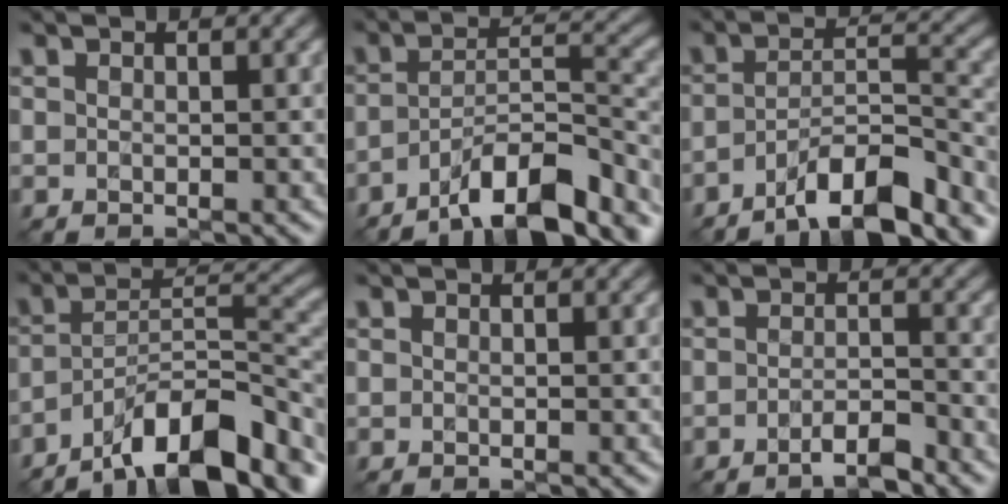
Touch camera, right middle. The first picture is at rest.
{"total": 9.7, "force": [-6.8, 2.6, 6.4], "torque": [-0.094, 0.006, -0.120]}
{"total": 8.5, "force": [-6.0, 2.2, 5.6], "torque": [-0.081, 0.005, -0.102]}
{"total": 12.3, "force": [-8.6, 3.9, 7.9], "torque": [-0.111, 0.016, -0.157]}
{"total": 0.0}
{"total": 2.6, "force": [-1.8, 0.5, 1.8], "torque": [-0.028, 0.003, -0.035]}